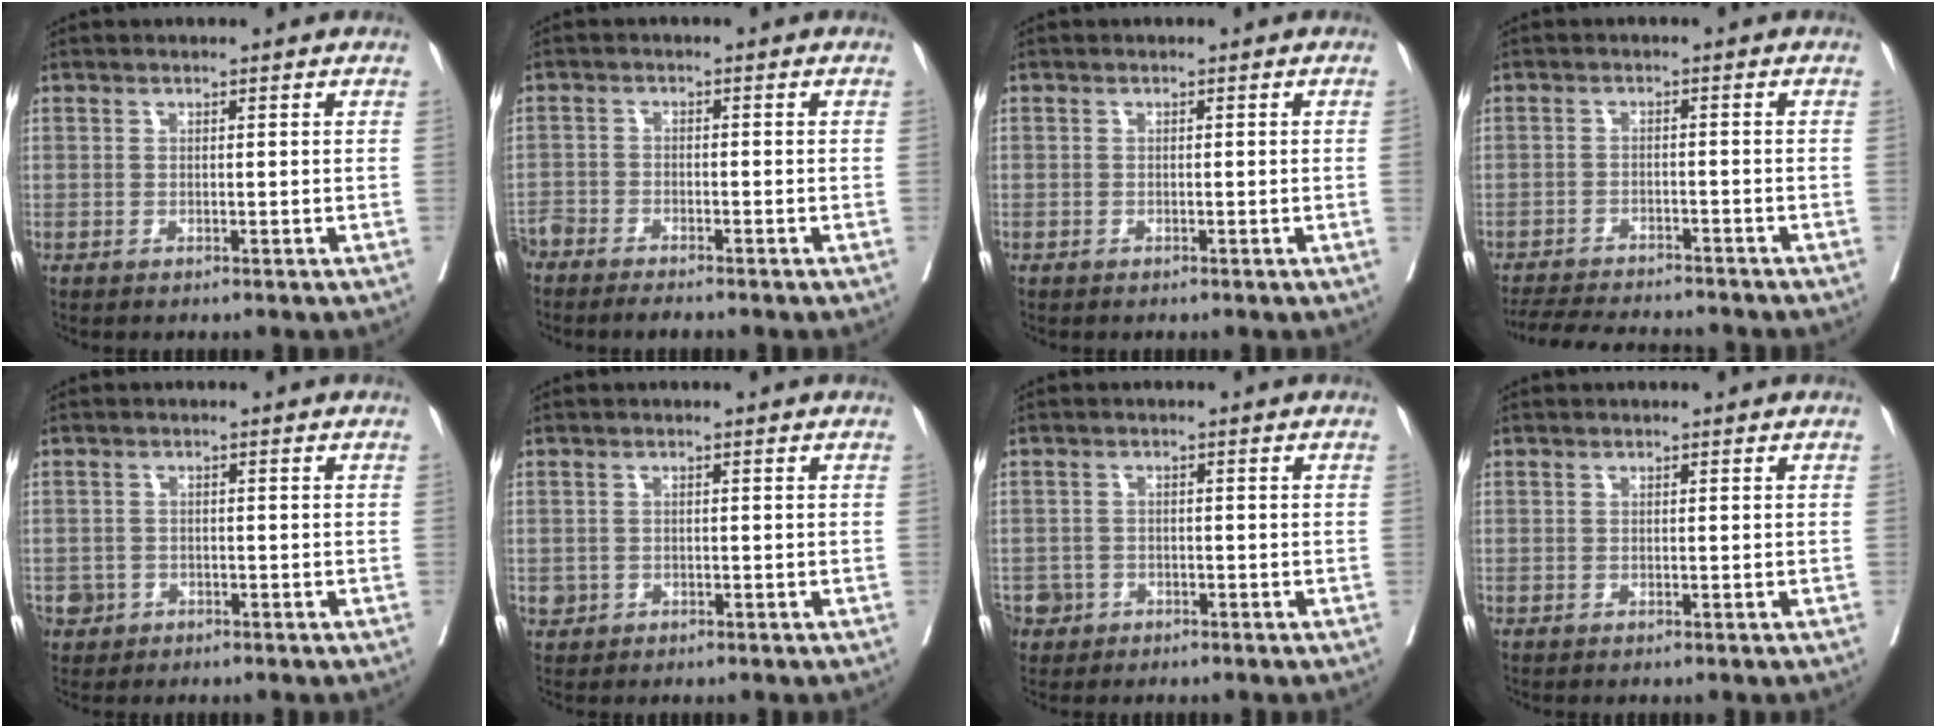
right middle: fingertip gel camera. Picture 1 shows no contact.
{"total": 5.8, "force": [-5.3, 1.2, 2.1], "torque": [-0.032, -0.008, -0.093]}
{"total": 0.0}
{"total": 11.3, "force": [-10.6, 1.4, 3.7], "torque": [-0.059, -0.007, -0.152]}
{"total": 2.4, "force": [-1.1, 2.1, 0.1], "torque": [0.001, 0.009, -0.019]}
{"total": 1.2, "force": [-0.3, 1.2, 0.1], "torque": [0.002, 0.005, -0.003]}
{"total": 3.2, "force": [-1.7, 2.6, 0.0], "torque": [0.002, 0.009, -0.032]}
{"total": 0.0}